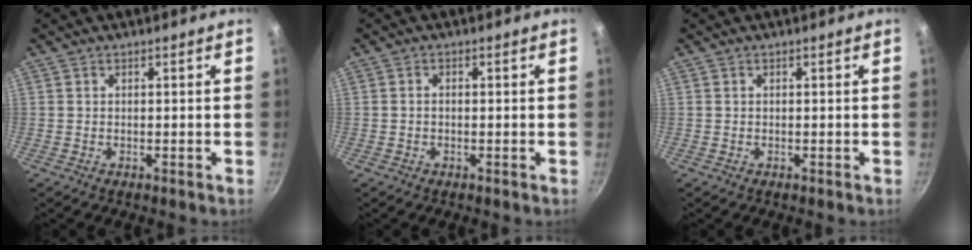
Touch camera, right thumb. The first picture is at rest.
{"total": 1.0, "force": [-0.2, 0.7, 0.7], "torque": [-0.013, 0.006, -0.004]}
{"total": 0.0}